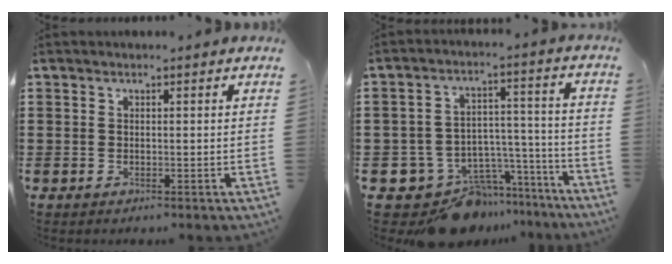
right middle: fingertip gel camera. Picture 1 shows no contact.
{"total": 9.8, "force": [-8.2, 5.1, 1.8], "torque": [-0.026, 0.036, -0.144]}